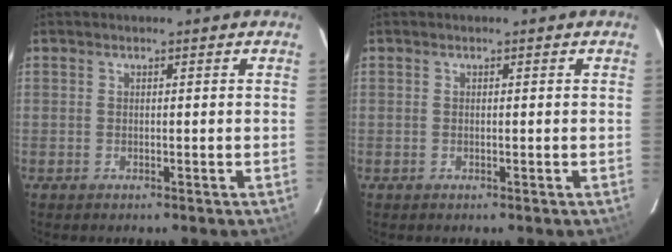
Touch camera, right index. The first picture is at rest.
{"total": 0.0}